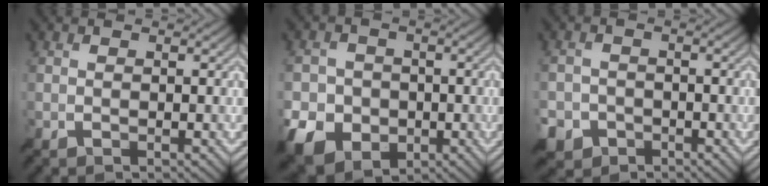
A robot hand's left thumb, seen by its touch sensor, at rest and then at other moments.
{"total": 9.3, "force": [-3.5, 7.7, 3.9], "torque": [-0.102, -0.033, -0.087]}
{"total": 4.6, "force": [-2.8, 3.5, 1.3], "torque": [-0.029, -0.006, -0.055]}